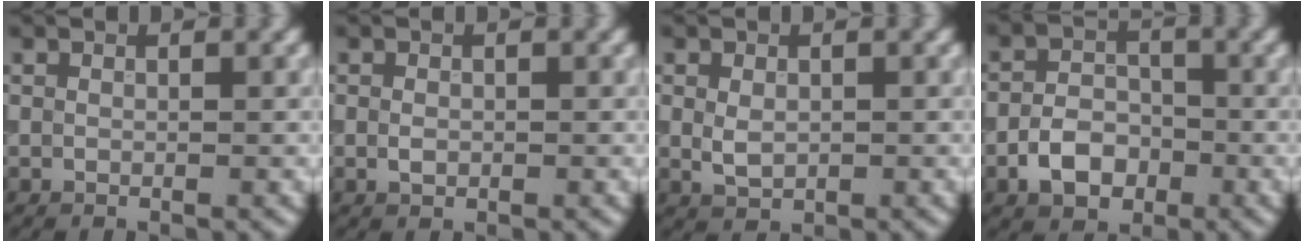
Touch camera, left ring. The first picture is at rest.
{"total": 1.0, "force": [-0.1, 0.7, 0.7], "torque": [-0.013, -0.002, -0.004]}
{"total": 2.0, "force": [0.1, 1.4, 1.4], "torque": [-0.027, -0.001, 0.003]}
{"total": 4.0, "force": [-1.8, 2.8, 2.3], "torque": [-0.037, 0.003, -0.036]}